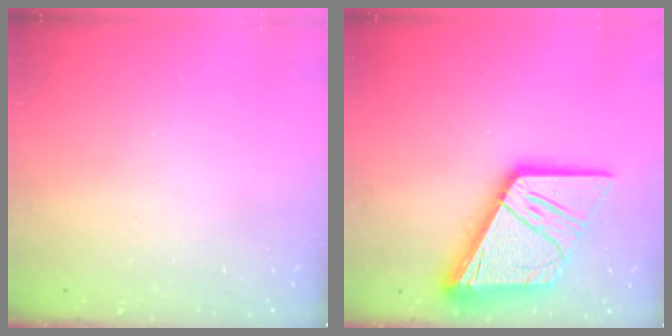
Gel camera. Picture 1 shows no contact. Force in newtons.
{"total": 24.2, "press": 24.0, "slide": 3.0}